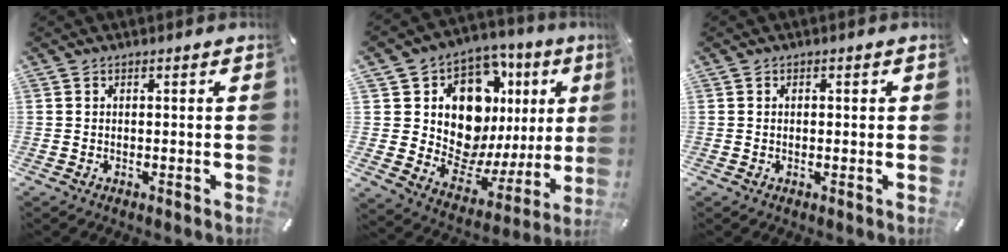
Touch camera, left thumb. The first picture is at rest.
{"total": 15.6, "force": [6.6, 11.0, 8.8], "torque": [-0.127, -0.076, 0.128]}
{"total": 0.8, "force": [-0.1, 0.5, 0.6], "torque": [-0.013, 0.002, -0.003]}